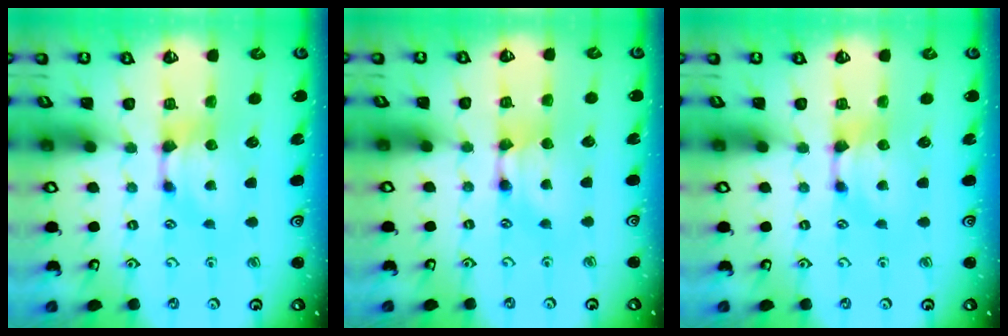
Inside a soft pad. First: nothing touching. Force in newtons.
{"total": 1.5, "press": 1.5, "slide": 0.2}
{"total": 0.0}